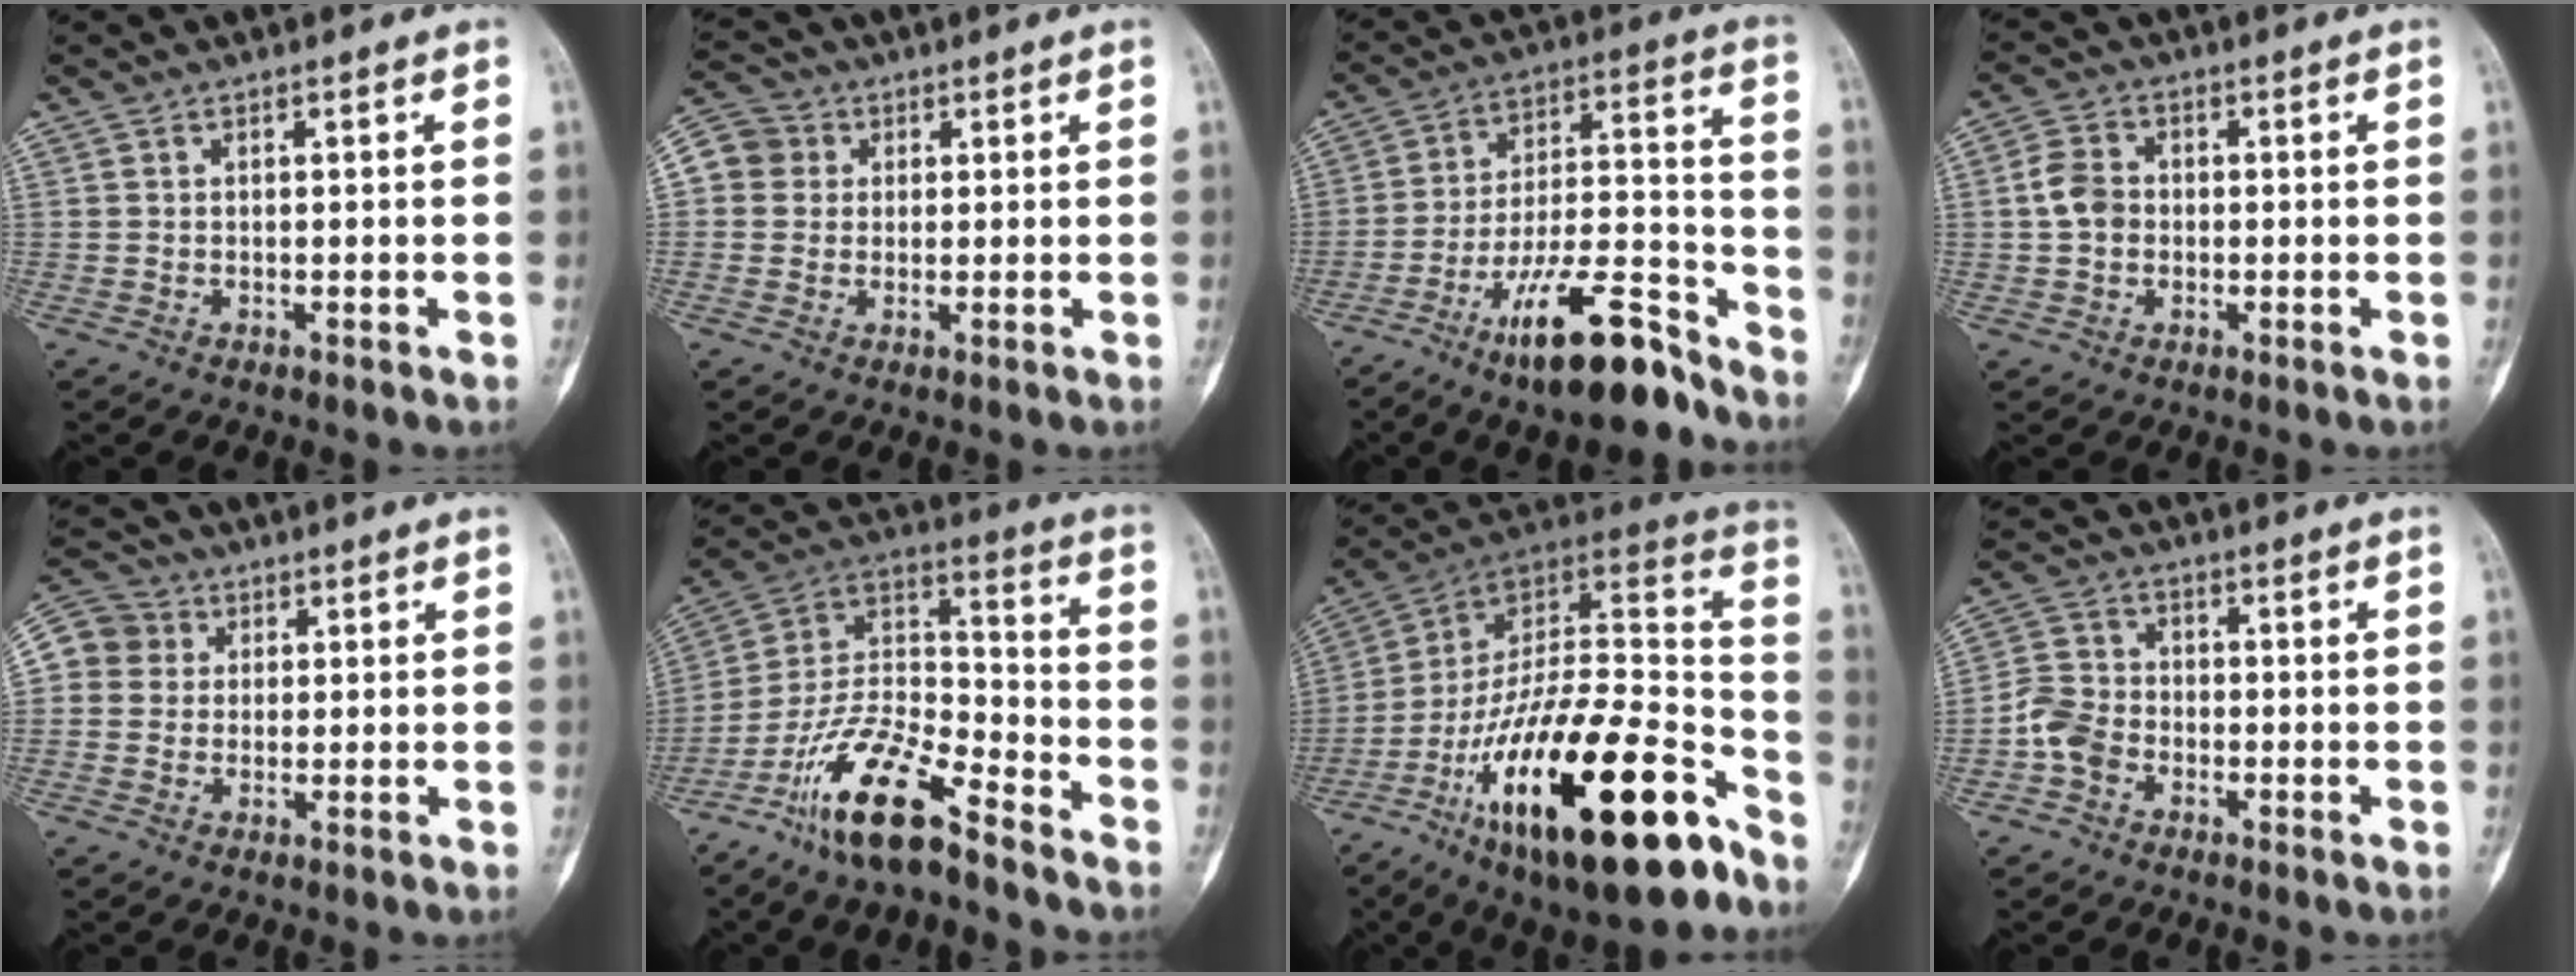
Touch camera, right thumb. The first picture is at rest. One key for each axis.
{"total": 8.8, "fx": 1.7, "fy": 8.3, "fz": 2.6, "tx": -0.045, "ty": 0.022, "tz": 0.026}
{"total": 17.9, "fx": -12.2, "fy": 5.1, "fz": 12.1, "tx": -0.185, "ty": 0.089, "tz": -0.206}
{"total": 3.0, "fx": -0.1, "fy": 2.8, "fz": 1.1, "tx": -0.016, "ty": 0.008, "tz": -0.007}
{"total": 9.5, "fx": 1.7, "fy": 9.0, "fz": 2.7, "tx": -0.046, "ty": 0.025, "tz": 0.027}
{"total": 16.8, "fx": -11.8, "fy": 4.7, "fz": 11.0, "tx": -0.202, "ty": 0.076, "tz": -0.223}
{"total": 32.1, "fx": -17.3, "fy": 10.8, "fz": 24.8, "tx": -0.375, "ty": 0.070, "tz": -0.281}
{"total": 5.6, "fx": -2.4, "fy": 4.5, "fz": 2.3, "tx": -0.038, "ty": 0.019, "tz": -0.055}